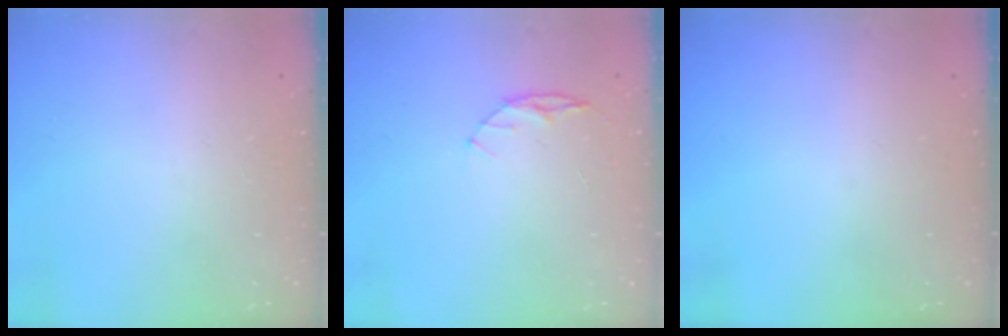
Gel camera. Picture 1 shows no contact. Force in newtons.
{"total": 5.1, "press": 5.1, "slide": 0.6}
{"total": 0.0}